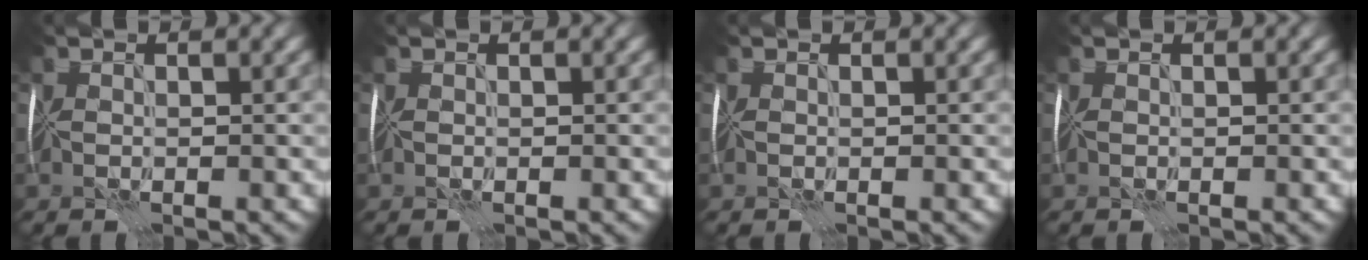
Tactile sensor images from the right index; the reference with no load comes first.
{"total": 0.0}
{"total": 0.0}
{"total": 0.0}